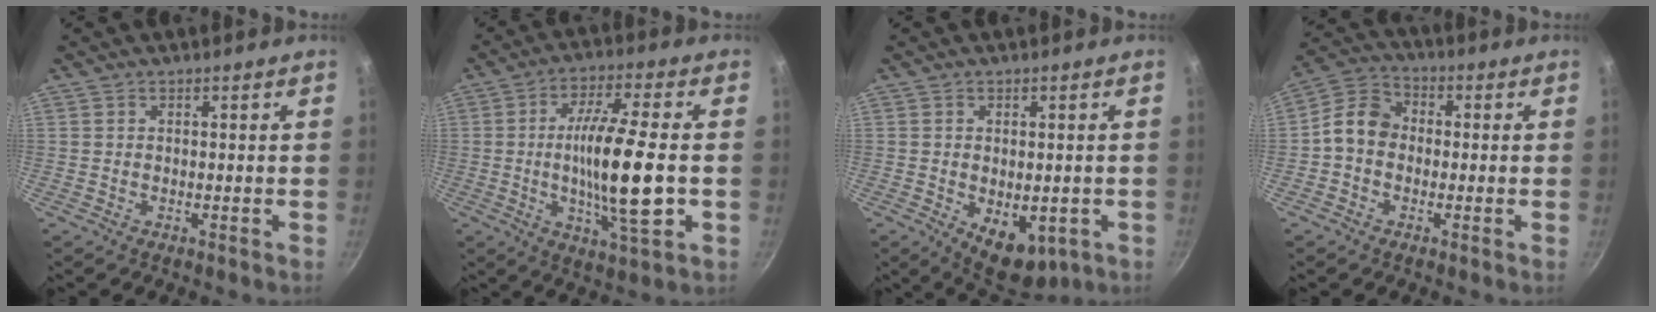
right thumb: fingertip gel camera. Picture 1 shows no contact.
{"total": 16.1, "force": [-1.5, 3.5, 15.6], "torque": [-0.273, 0.006, -0.030]}
{"total": 9.1, "force": [-2.2, 5.6, 6.8], "torque": [-0.069, -0.006, -0.015]}
{"total": 7.7, "force": [-0.8, 6.3, 4.4], "torque": [-0.056, 0.025, -0.040]}